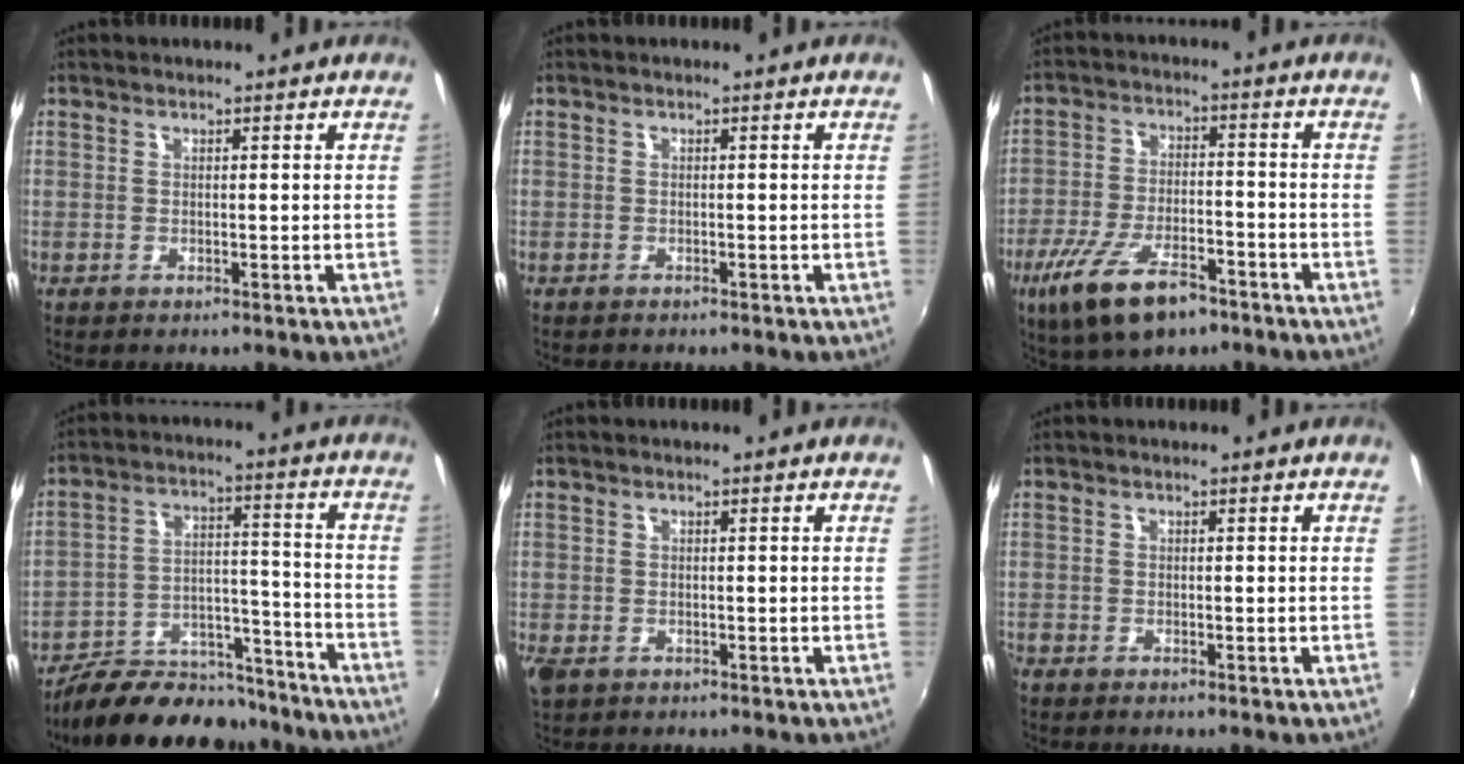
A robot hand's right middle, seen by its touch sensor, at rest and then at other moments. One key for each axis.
{"total": 0.5, "fx": -0.5, "fy": 0.2, "fz": 0.1, "tx": -0.002, "ty": -0.003, "tz": -0.008}
{"total": 14.1, "fx": -8.7, "fy": 5.5, "fz": 9.6, "tx": -0.208, "ty": -0.032, "tz": -0.156}
{"total": 18.5, "fx": -15.7, "fy": 7.1, "fz": 6.6, "tx": -0.131, "ty": 0.030, "tz": -0.225}
{"total": 2.6, "fx": -1.3, "fy": 1.6, "fz": 1.5, "tx": -0.032, "ty": -0.010, "tz": -0.023}
{"total": 0.7, "fx": -0.7, "fy": 0.1, "fz": 0.2, "tx": -0.005, "ty": -0.004, "tz": -0.017}